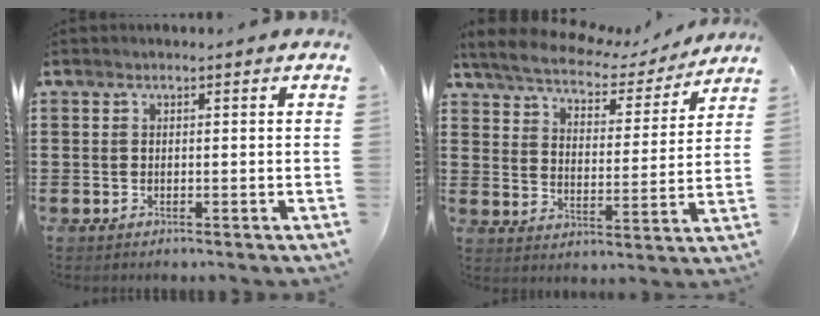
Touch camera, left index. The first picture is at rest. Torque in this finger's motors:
{"motor_torque": [2.14, 0.00, 0.53, 0.09]}